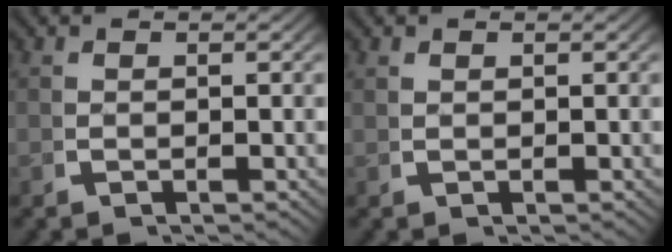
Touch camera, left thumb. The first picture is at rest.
{"total": 0.6, "force": [0.6, 0.0, 0.0], "torque": [-0.002, -0.001, 0.017]}